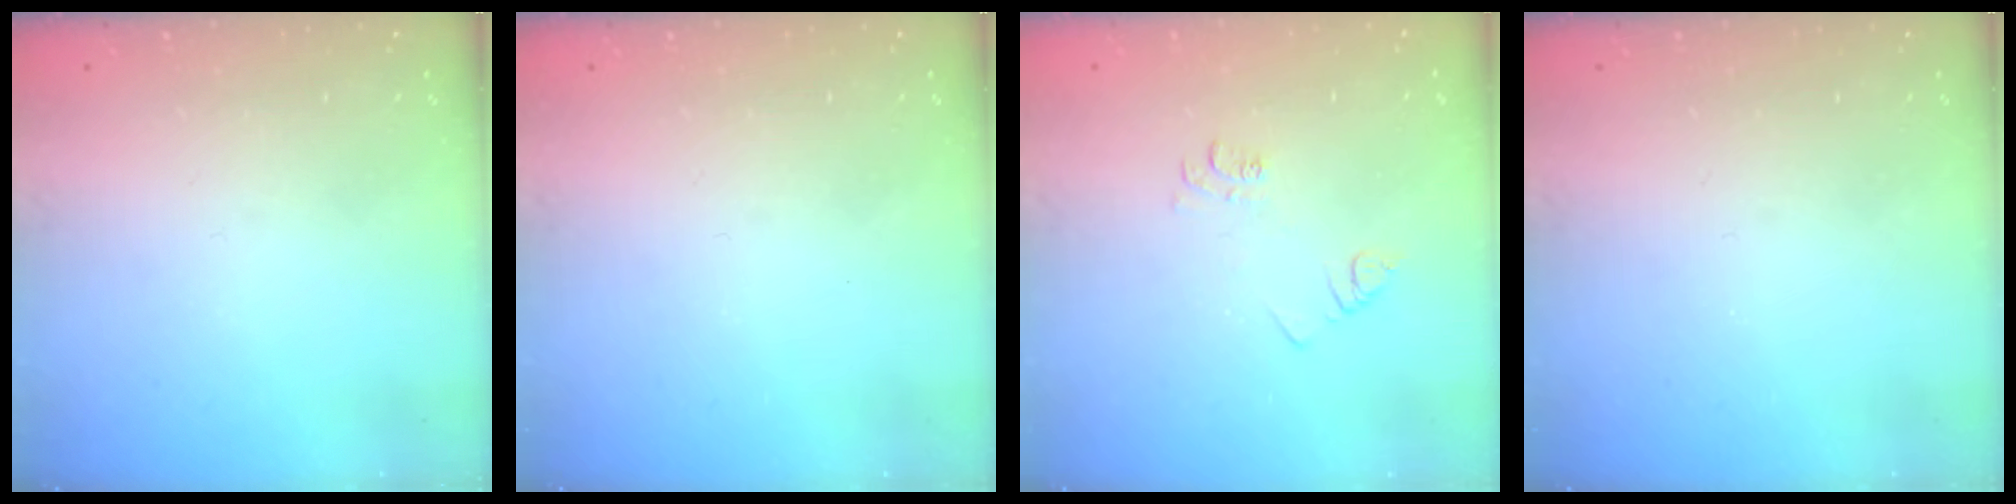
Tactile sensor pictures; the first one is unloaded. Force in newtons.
{"total": 0.0}
{"total": 3.6, "press": 3.6, "slide": 0.5}
{"total": 0.0}